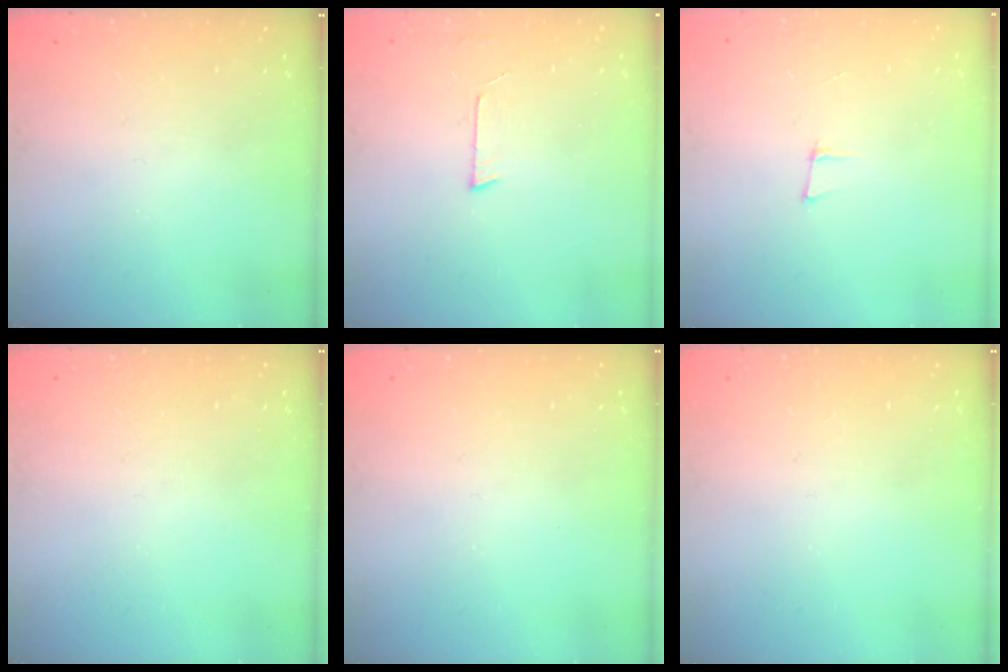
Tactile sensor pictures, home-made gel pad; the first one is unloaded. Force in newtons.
{"total": 2.7, "press": 2.7, "slide": 0.2}
{"total": 5.8, "press": 5.1, "slide": 2.8}
{"total": 0.0}
{"total": 0.0}
{"total": 0.0}